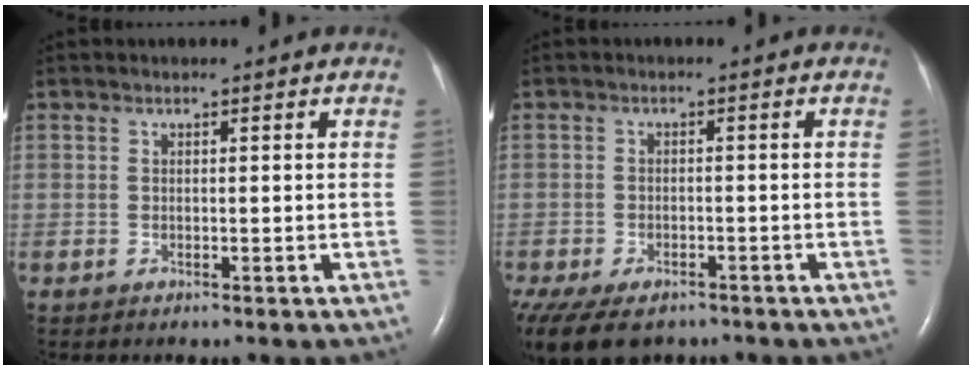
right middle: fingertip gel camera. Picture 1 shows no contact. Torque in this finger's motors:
{"motor_torque": [1.10, -1.04, 0.19, 0.05]}